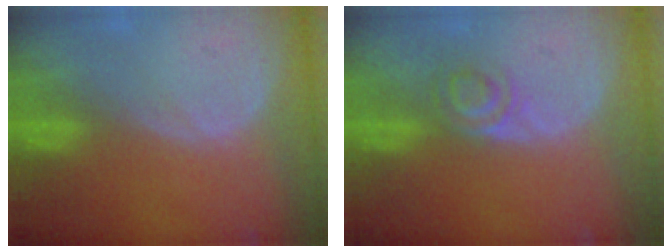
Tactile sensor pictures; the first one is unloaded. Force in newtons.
{"total": 3.5, "press": 3.4, "slide": 0.9}